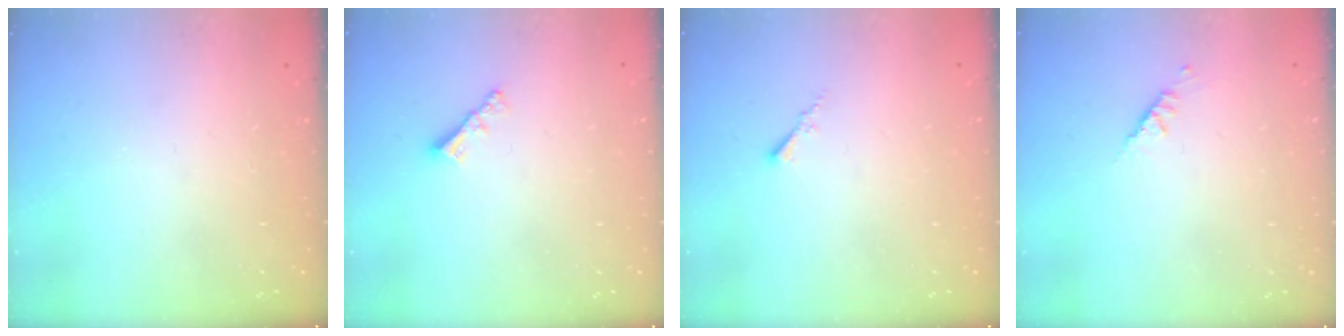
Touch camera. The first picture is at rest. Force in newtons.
{"total": 2.9, "press": 2.9, "slide": 0.3}
{"total": 0.0}
{"total": 2.5, "press": 2.4, "slide": 0.7}